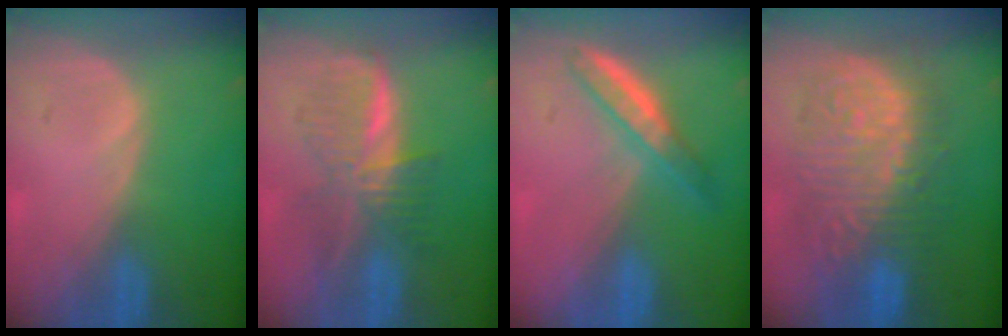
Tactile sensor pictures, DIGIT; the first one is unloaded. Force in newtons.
{"total": 6.3, "press": 6.3, "slide": 0.1}
{"total": 4.9, "press": 4.5, "slide": 1.9}
{"total": 12.5, "press": 12.4, "slide": 1.1}